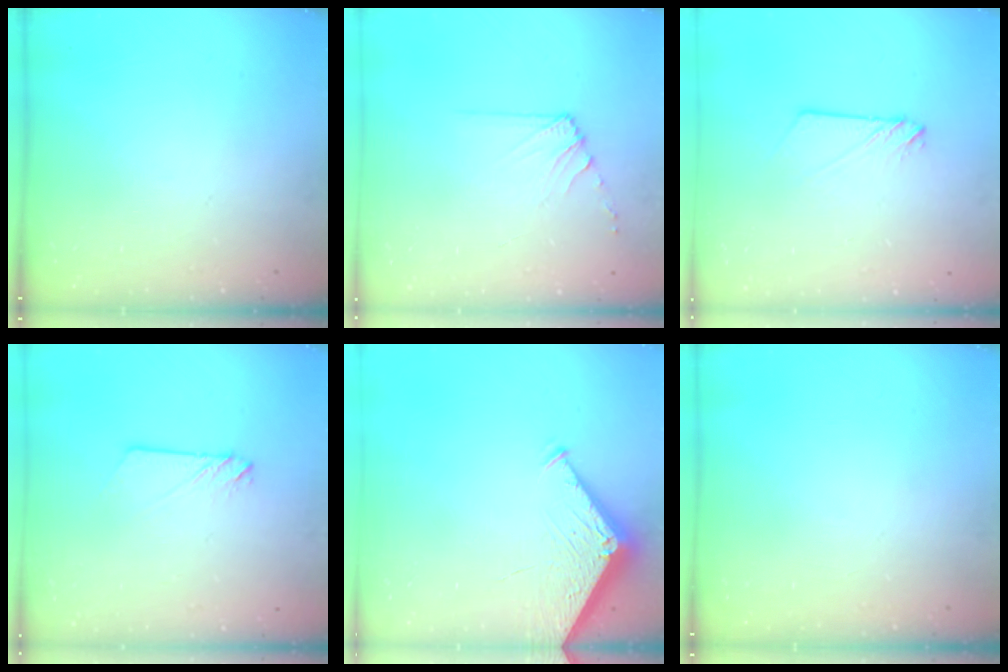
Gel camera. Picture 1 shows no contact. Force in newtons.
{"total": 6.8, "press": 6.7, "slide": 0.8}
{"total": 2.9, "press": 2.9, "slide": 0.4}
{"total": 2.3, "press": 2.3, "slide": 0.3}
{"total": 4.2, "press": 4.2, "slide": 0.5}
{"total": 0.0}